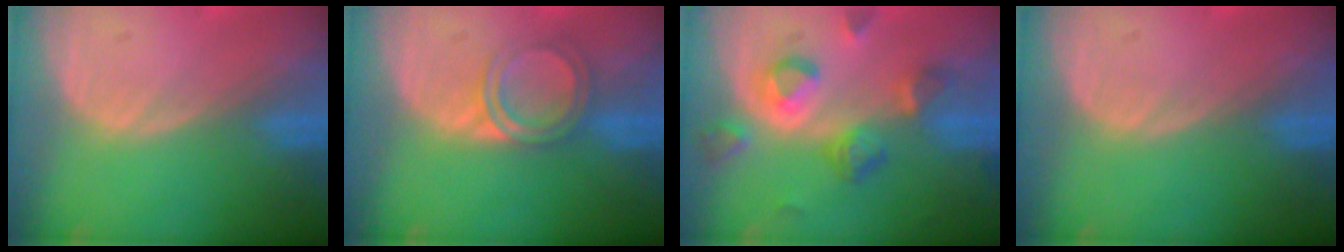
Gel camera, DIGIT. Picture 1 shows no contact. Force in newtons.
{"total": 4.1, "press": 4.1, "slide": 0.3}
{"total": 7.2, "press": 7.2, "slide": 1.0}
{"total": 0.0}